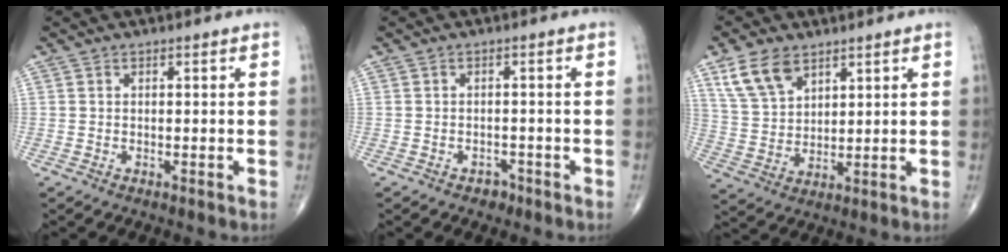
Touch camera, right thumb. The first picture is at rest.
{"total": 1.8, "force": [-1.2, 1.2, 0.5], "torque": [-0.004, 0.007, -0.016]}
{"total": 9.1, "force": [5.5, 5.3, 5.0], "torque": [-0.085, -0.020, 0.117]}